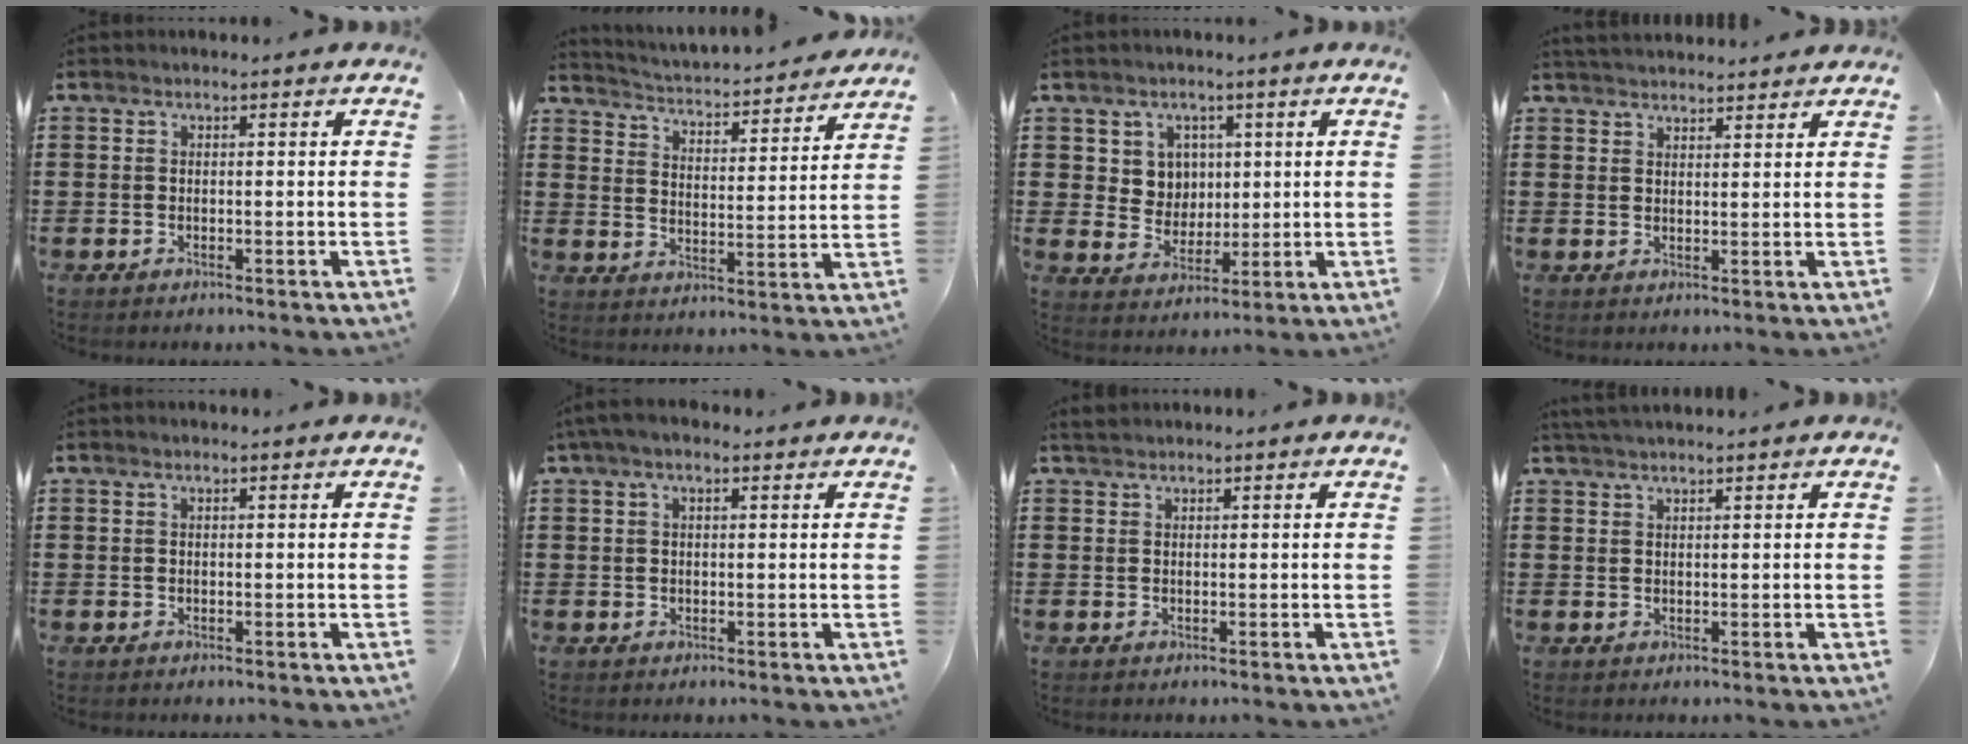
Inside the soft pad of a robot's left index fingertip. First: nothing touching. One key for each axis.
{"total": 3.4, "fx": 3.3, "fy": -0.1, "fz": 0.3, "tx": -0.027, "ty": -0.034, "tz": 0.049}
{"total": 5.2, "fx": 2.1, "fy": 4.7, "fz": 0.9, "tx": -0.044, "ty": 0.012, "tz": 0.039}
{"total": 2.6, "fx": 2.6, "fy": 0.1, "fz": 0.1, "tx": -0.009, "ty": -0.001, "tz": 0.050}
{"total": 0.5, "fx": 0.3, "fy": 0.2, "fz": 0.3, "tx": -0.007, "ty": 0.001, "tz": 0.007}
{"total": 2.9, "fx": 1.4, "fy": 1.1, "fz": 2.2, "tx": -0.046, "ty": 0.007, "tz": 0.025}
{"total": 1.3, "fx": 1.2, "fy": 0.3, "fz": 0.4, "tx": -0.011, "ty": 0.001, "tz": 0.023}
{"total": 2.0, "fx": 1.8, "fy": 0.0, "fz": 0.7, "tx": -0.018, "ty": 0.002, "tz": 0.035}